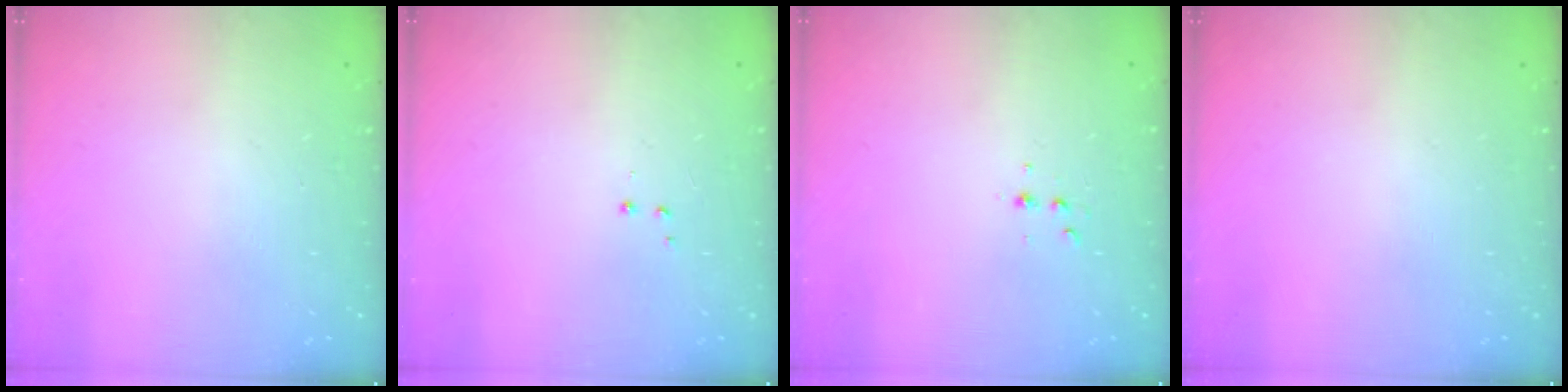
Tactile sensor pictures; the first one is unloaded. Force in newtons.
{"total": 2.8, "press": 2.7, "slide": 0.5}
{"total": 3.7, "press": 3.5, "slide": 1.1}
{"total": 0.0}